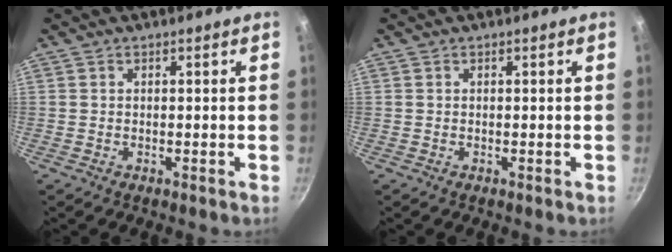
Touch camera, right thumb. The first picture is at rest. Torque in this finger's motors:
{"motor_torque": [-0.54, 0.18, -0.02, -0.20, 0.00]}